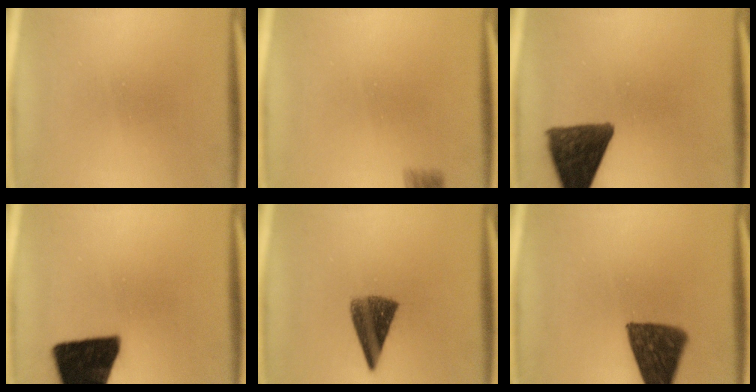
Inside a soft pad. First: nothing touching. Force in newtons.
{"total": 2.1}
{"total": 11.3}
{"total": 19.6}
{"total": 8.0}
{"total": 11.6}